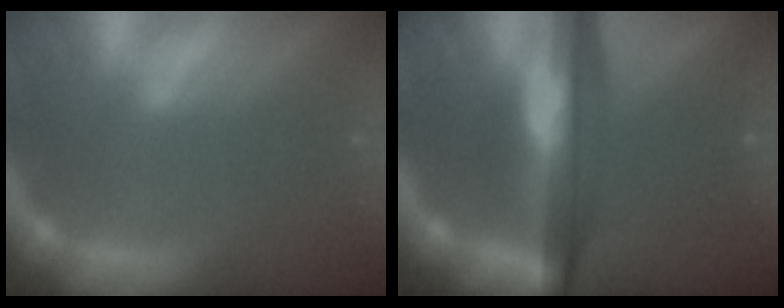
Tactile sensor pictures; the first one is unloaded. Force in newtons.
{"total": 9.1}